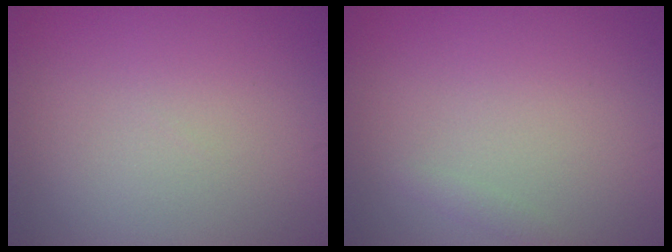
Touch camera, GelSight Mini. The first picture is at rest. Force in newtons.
{"total": 0.6, "press": 0.6, "slide": 0.0}